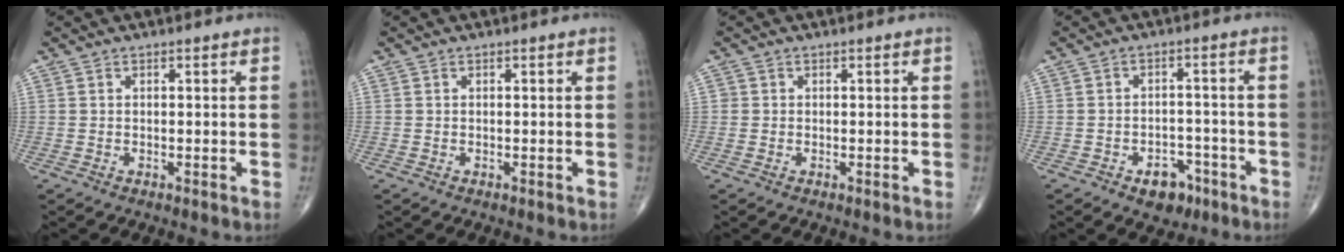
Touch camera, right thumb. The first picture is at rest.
{"total": 0.0}
{"total": 0.7, "force": [0.0, 0.7, 0.1], "torque": [0.004, 0.003, -0.002]}
{"total": 6.2, "force": [-3.5, 4.1, 3.1], "torque": [-0.016, 0.029, -0.047]}